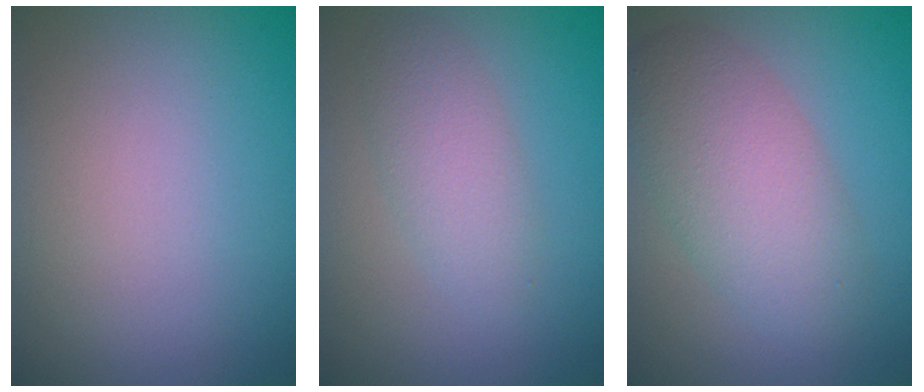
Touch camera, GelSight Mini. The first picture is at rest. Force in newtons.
{"total": 2.7, "press": 2.7, "slide": 0.1}
{"total": 5.5, "press": 5.5, "slide": 0.1}